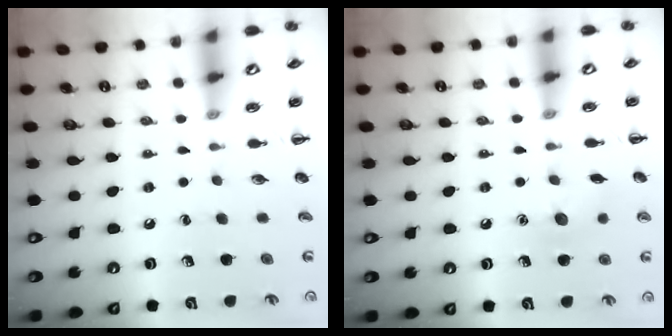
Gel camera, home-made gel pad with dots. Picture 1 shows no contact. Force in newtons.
{"total": 6.7, "press": 6.4, "slide": 1.8}